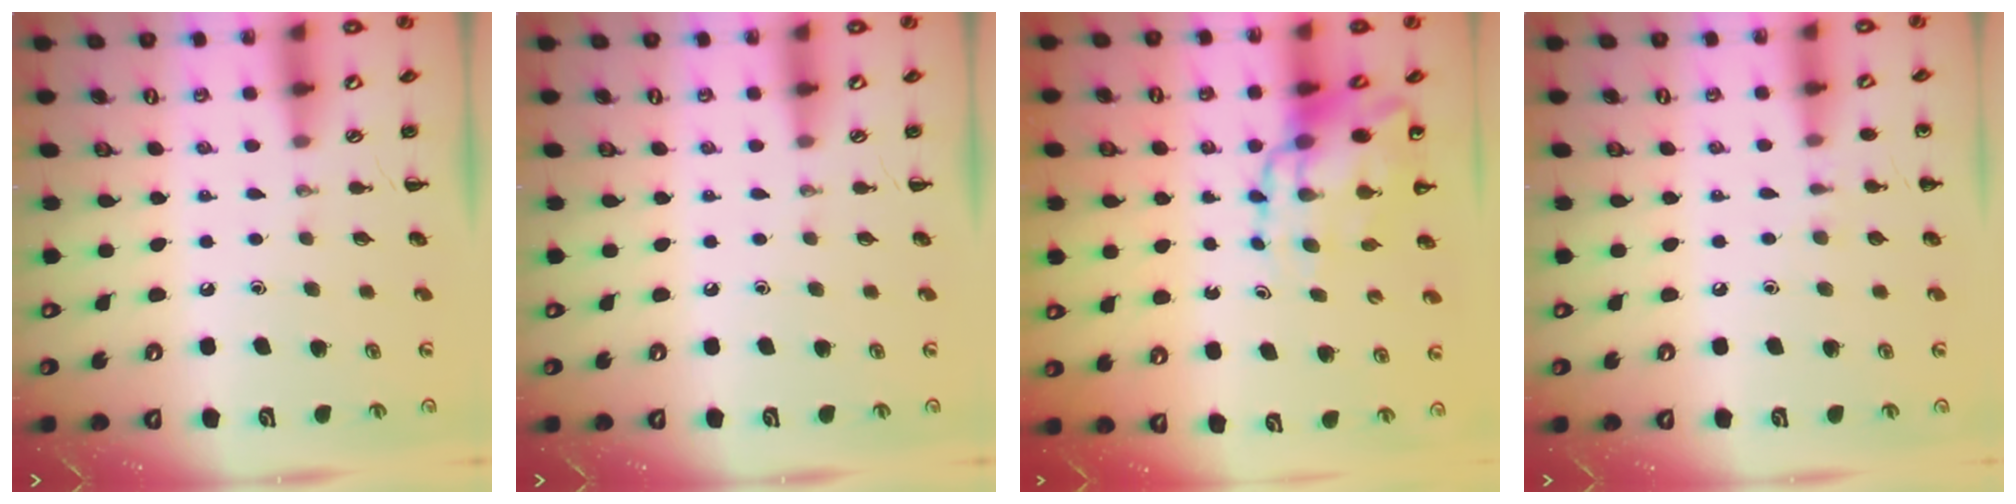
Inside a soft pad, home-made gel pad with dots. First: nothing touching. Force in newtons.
{"total": 0.0}
{"total": 12.2, "press": 11.7, "slide": 3.3}
{"total": 5.2, "press": 5.0, "slide": 1.5}